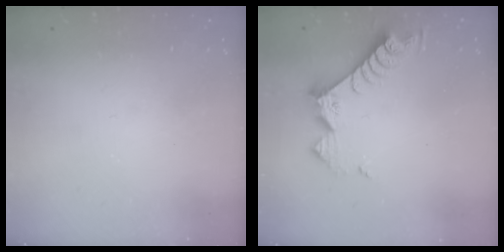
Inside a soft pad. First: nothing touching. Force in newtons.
{"total": 9.6, "press": 9.5, "slide": 0.7}